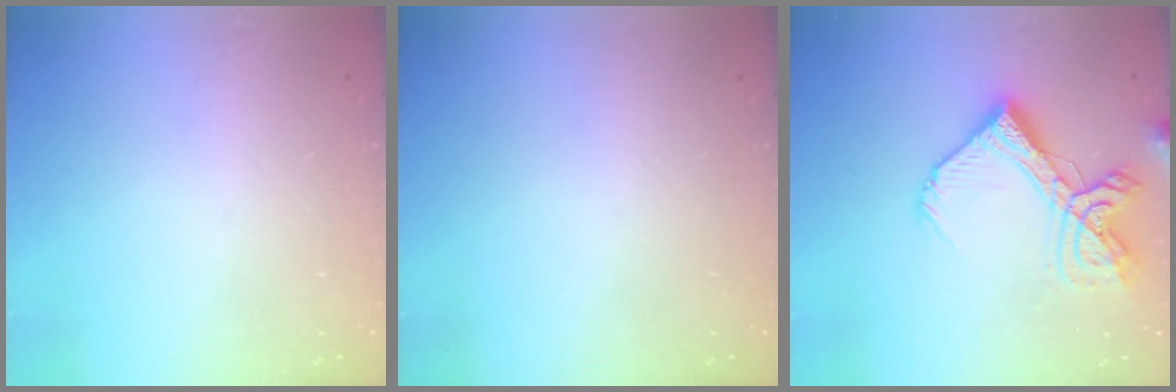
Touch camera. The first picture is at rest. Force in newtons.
{"total": 0.0}
{"total": 16.2, "press": 16.1, "slide": 1.7}